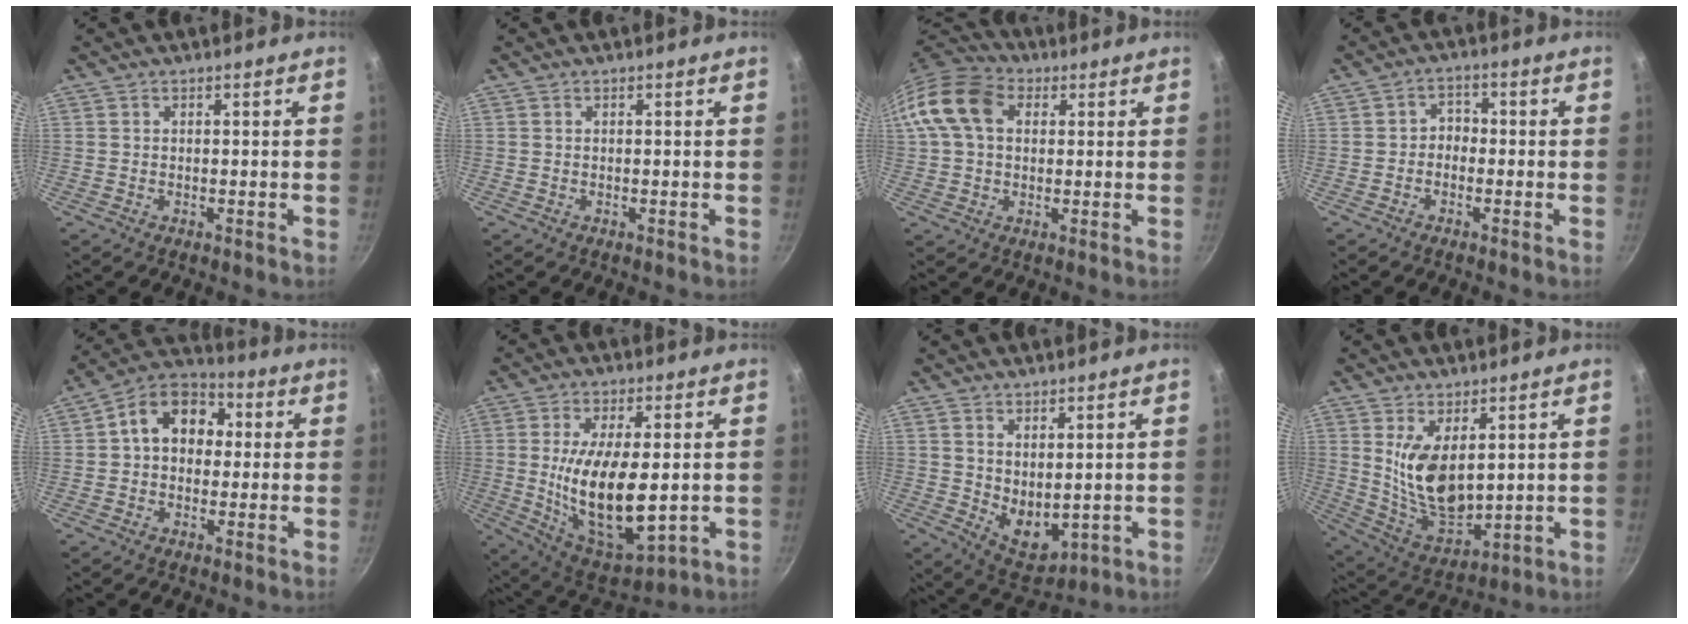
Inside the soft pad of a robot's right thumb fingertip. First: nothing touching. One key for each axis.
{"total": 0.0}
{"total": 12.7, "fx": 3.0, "fy": 9.2, "fz": 8.3, "tx": -0.141, "ty": 0.022, "tz": 0.037}
{"total": 2.9, "fx": -0.9, "fy": 2.3, "fz": 1.4, "tx": -0.007, "ty": 0.017, "tz": -0.025}
{"total": 12.1, "fx": 1.6, "fy": 9.2, "fz": 7.7, "tx": -0.081, "ty": 0.029, "tz": 0.003}
{"total": 17.9, "fx": -0.7, "fy": 7.8, "fz": 16.1, "tx": -0.275, "ty": -0.014, "tz": 0.006}
{"total": 7.6, "fx": 2.0, "fy": 4.5, "fz": 5.7, "tx": -0.073, "ty": -0.031, "tz": 0.054}
{"total": 12.5, "fx": 3.6, "fy": 6.6, "fz": 10.0, "tx": -0.164, "ty": -0.048, "tz": 0.087}